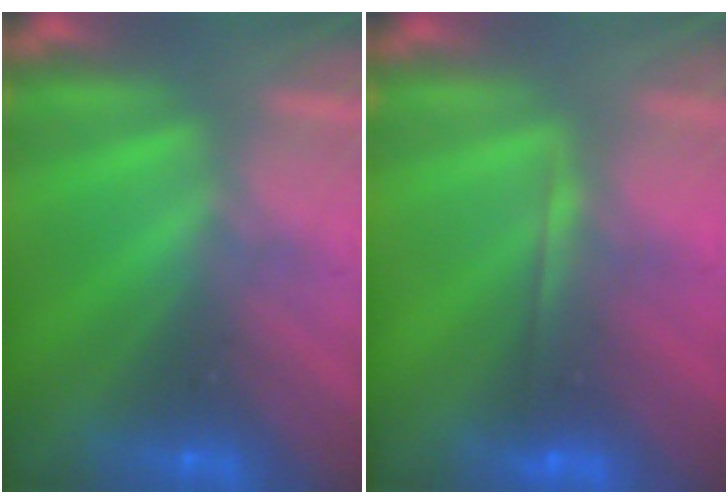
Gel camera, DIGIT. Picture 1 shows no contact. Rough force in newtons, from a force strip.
{"total": 1.9}